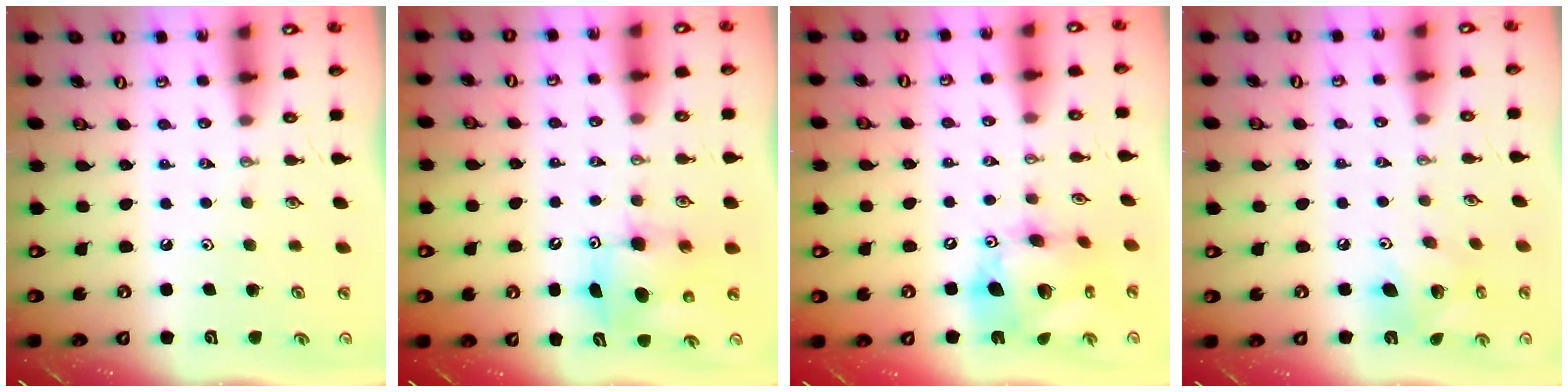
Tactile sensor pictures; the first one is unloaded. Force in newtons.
{"total": 7.9, "press": 7.6, "slide": 2.3}
{"total": 16.3, "press": 16.3, "slide": 1.7}
{"total": 10.5, "press": 10.5, "slide": 1.0}